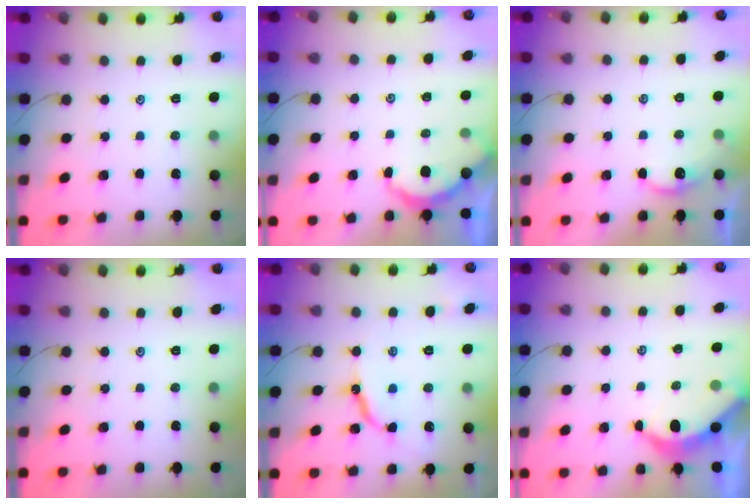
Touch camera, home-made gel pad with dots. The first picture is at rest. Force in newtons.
{"total": 2.9, "press": 2.9, "slide": 0.3}
{"total": 2.2, "press": 2.2, "slide": 0.2}
{"total": 0.0}
{"total": 8.7, "press": 8.6, "slide": 0.9}
{"total": 3.7, "press": 3.7, "slide": 0.4}